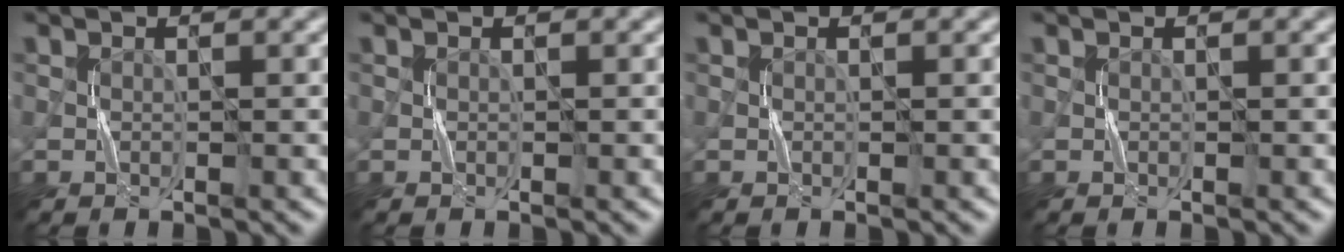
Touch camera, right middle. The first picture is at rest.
{"total": 0.0}
{"total": 0.0}
{"total": 0.0}